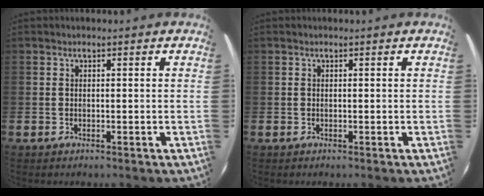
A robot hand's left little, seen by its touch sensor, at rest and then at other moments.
{"total": 0.0}